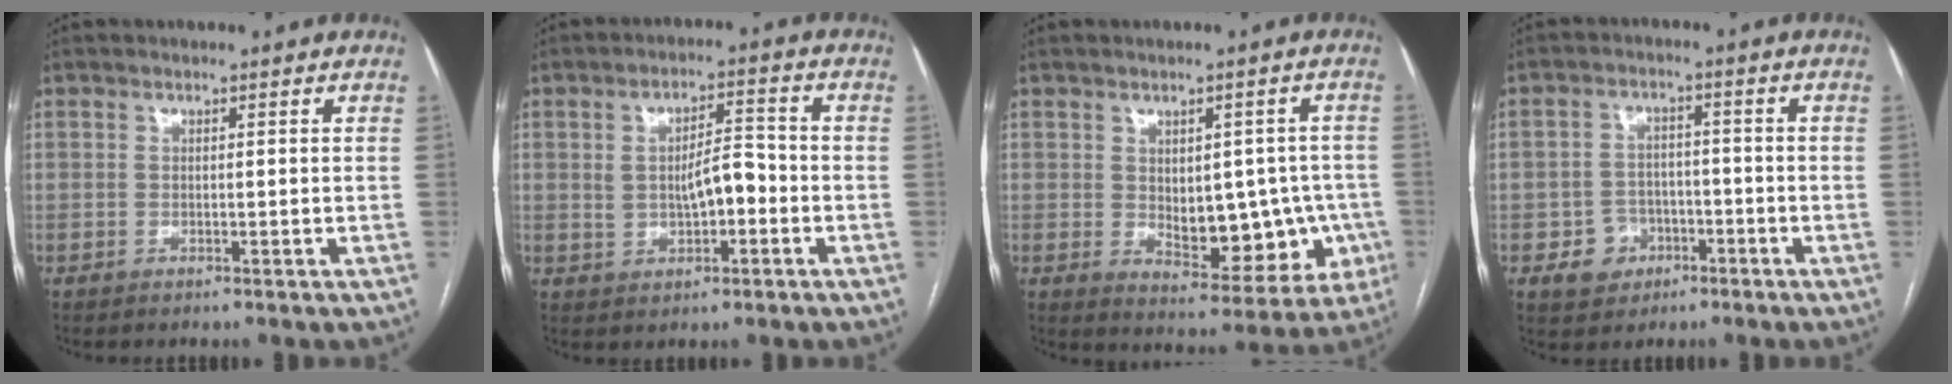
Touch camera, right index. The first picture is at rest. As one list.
[{"total": 6.5, "force": [-0.5, 2.8, 5.9], "torque": [-0.101, 0.016, -0.001]}, {"total": 11.7, "force": [-1.2, 6.3, 9.8], "torque": [-0.116, 0.014, 0.008]}, {"total": 5.4, "force": [-2.3, 4.7, 1.3], "torque": [-0.019, 0.014, -0.029]}]